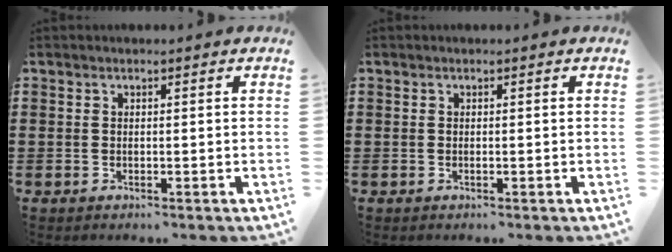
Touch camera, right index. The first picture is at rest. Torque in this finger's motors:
{"motor_torque": [-0.15, -0.01, 0.00, 0.00]}